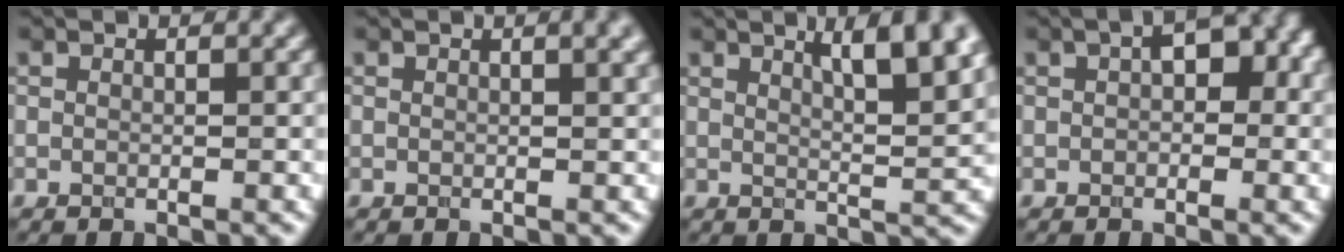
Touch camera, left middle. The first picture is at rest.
{"total": 2.6, "force": [1.2, 0.9, 2.1], "torque": [-0.014, 0.004, 0.011]}
{"total": 7.6, "force": [3.7, 2.2, 6.2], "torque": [-0.062, 0.016, 0.050]}
{"total": 3.5, "force": [0.7, 2.0, 2.9], "torque": [-0.033, 0.011, 0.003]}